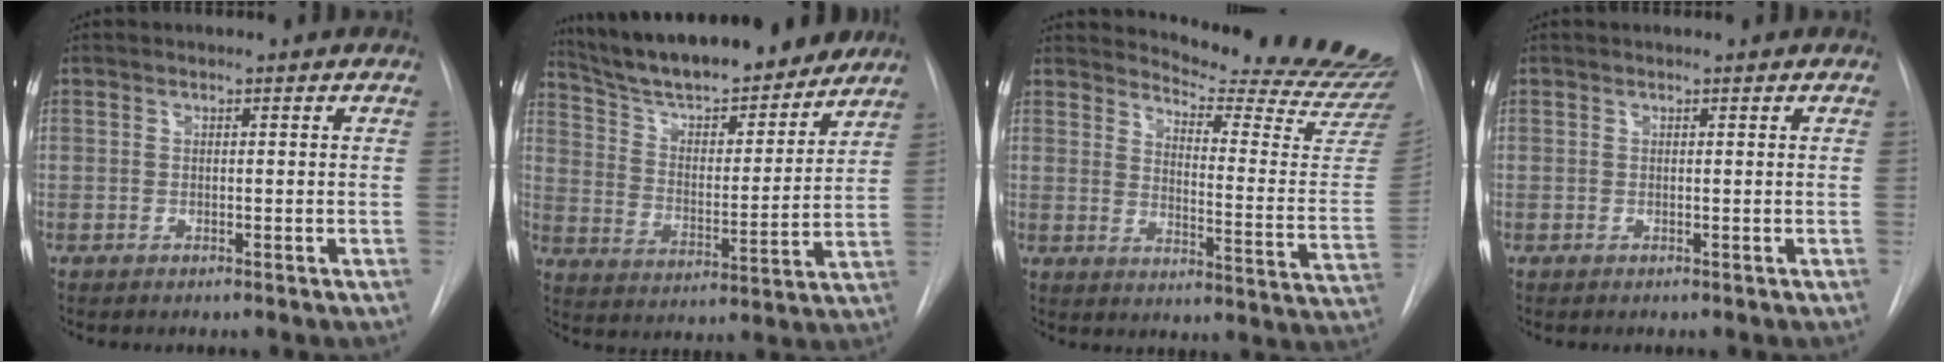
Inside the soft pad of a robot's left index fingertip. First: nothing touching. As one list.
[{"total": 15.7, "force": [14.0, 3.1, 6.4], "torque": [-0.104, 0.012, 0.229]}, {"total": 20.4, "force": [19.9, 0.1, 4.5], "torque": [-0.066, -0.158, 0.228]}, {"total": 0.0}]